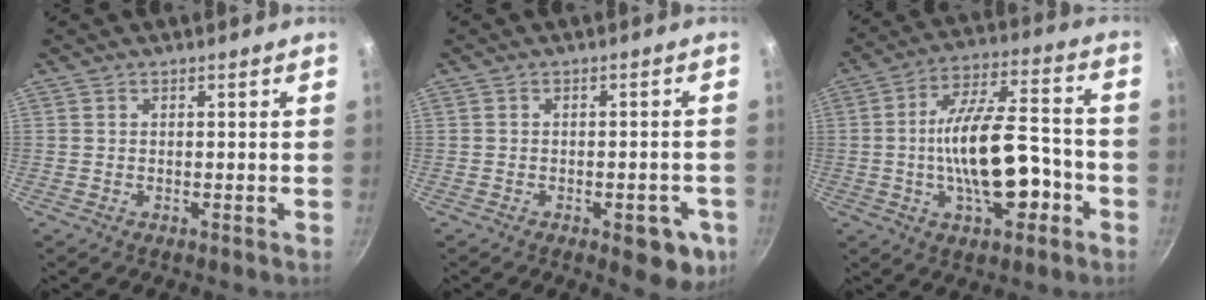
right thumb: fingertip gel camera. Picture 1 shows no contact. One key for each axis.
{"total": 8.0, "fx": -3.1, "fy": 3.6, "fz": 6.4, "tx": -0.047, "ty": 0.015, "tz": -0.033}
{"total": 17.3, "fx": -4.5, "fy": 7.7, "fz": 14.9, "tx": -0.222, "ty": 0.044, "tz": -0.074}